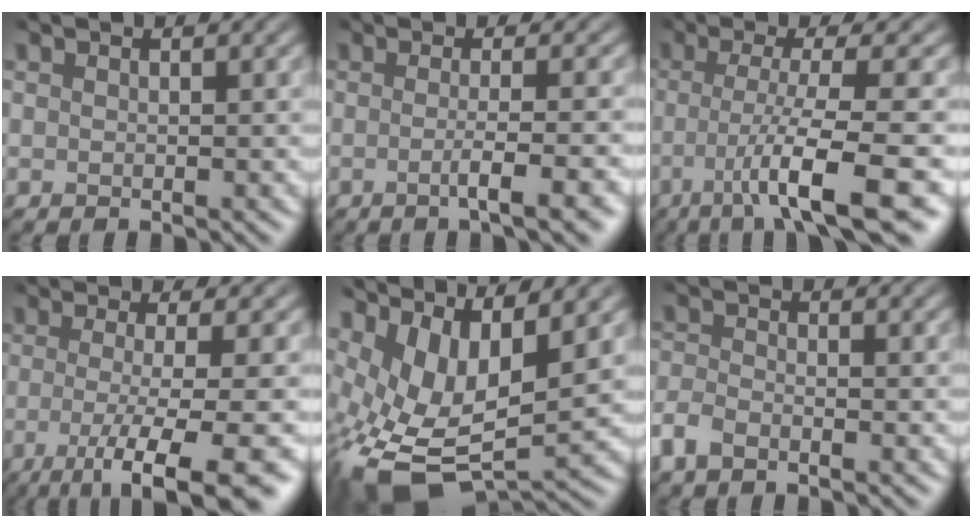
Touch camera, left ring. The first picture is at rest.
{"total": 5.5, "force": [-1.5, 1.4, 5.1], "torque": [-0.057, 0.009, -0.029]}
{"total": 8.6, "force": [-3.2, 1.2, 7.9], "torque": [-0.110, -0.009, -0.047]}
{"total": 9.4, "force": [-3.3, 2.1, 8.5], "torque": [-0.093, -0.012, -0.047]}
{"total": 11.3, "force": [0.6, 6.4, 9.3], "torque": [-0.191, -0.017, 0.035]}
{"total": 2.6, "force": [-2.2, 0.6, 1.1], "torque": [-0.037, -0.005, -0.042]}